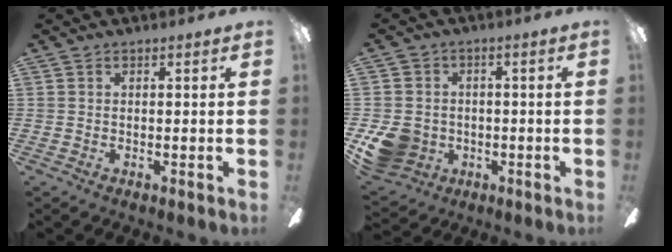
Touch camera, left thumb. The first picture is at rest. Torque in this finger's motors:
{"motor_torque": [0.02, 0.08, 0.35, -0.20, 0.03]}